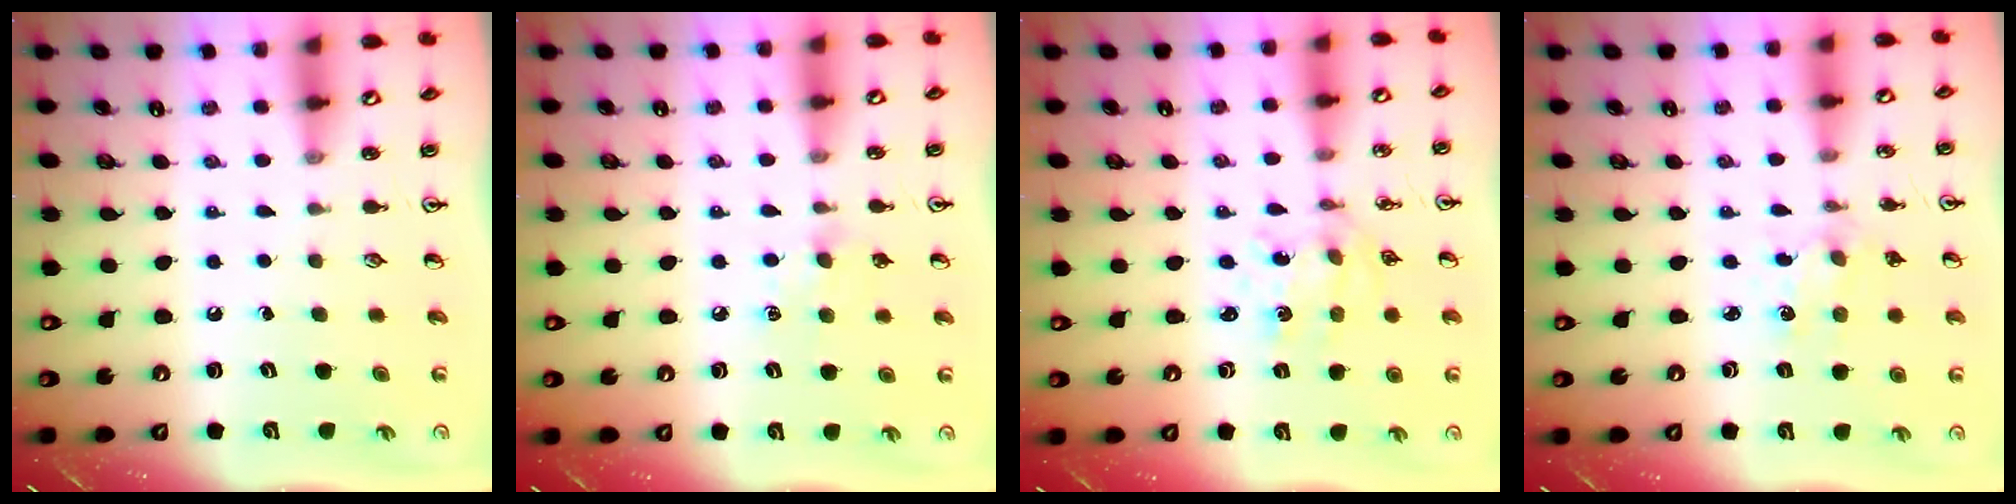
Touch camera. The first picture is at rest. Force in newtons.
{"total": 6.3, "press": 6.2, "slide": 0.8}
{"total": 2.6, "press": 2.4, "slide": 0.9}
{"total": 1.8, "press": 1.8, "slide": 0.4}